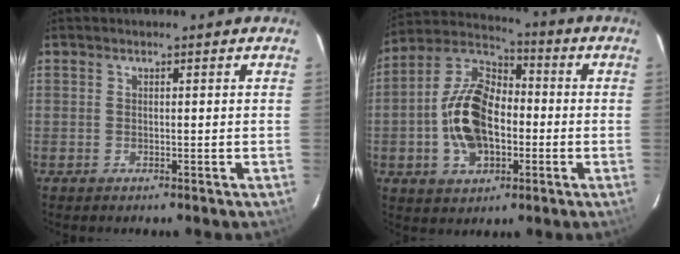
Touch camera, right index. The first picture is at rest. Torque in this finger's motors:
{"motor_torque": [1.47, -0.67, 0.79, 0.14]}